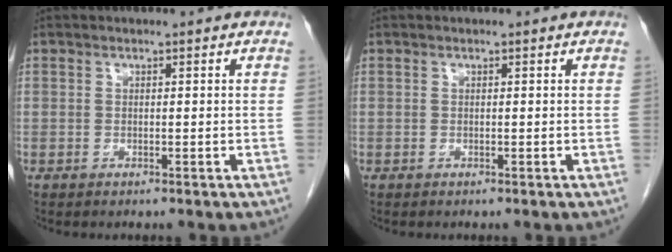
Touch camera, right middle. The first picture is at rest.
{"total": 0.0}